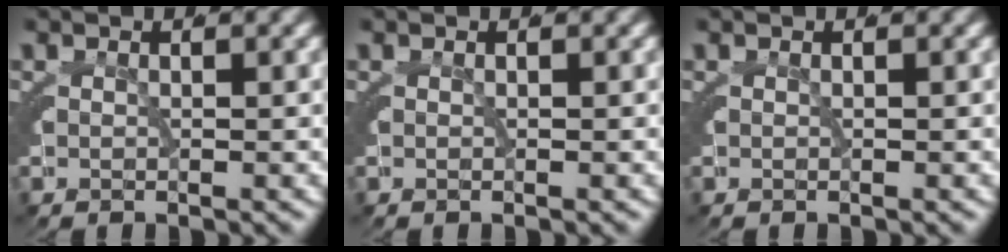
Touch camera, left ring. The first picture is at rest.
{"total": 0.0}
{"total": 0.0}